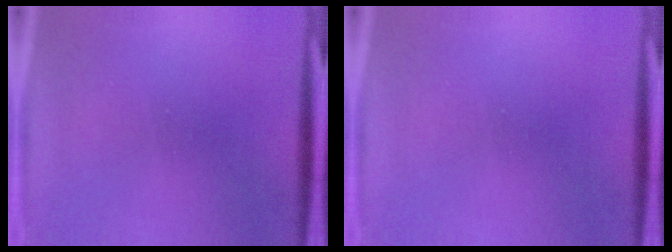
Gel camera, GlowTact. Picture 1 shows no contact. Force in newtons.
{"total": 0.0}